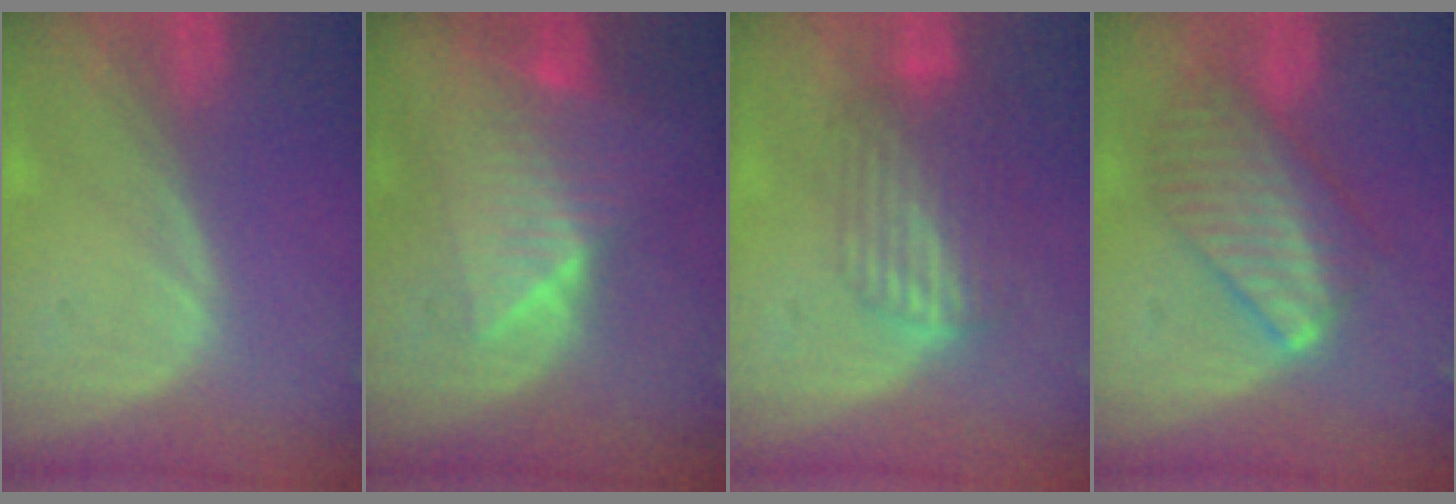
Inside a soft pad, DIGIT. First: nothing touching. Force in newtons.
{"total": 7.4, "press": 7.2, "slide": 1.6}
{"total": 7.1, "press": 6.0, "slide": 3.9}
{"total": 7.7, "press": 7.7, "slide": 0.3}